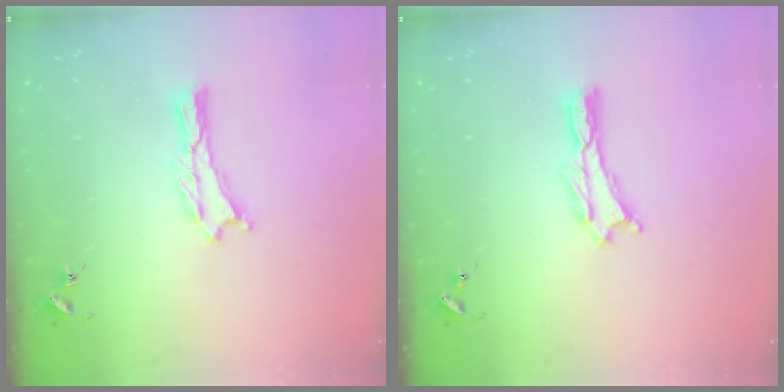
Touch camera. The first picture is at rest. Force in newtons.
{"total": 0.0}